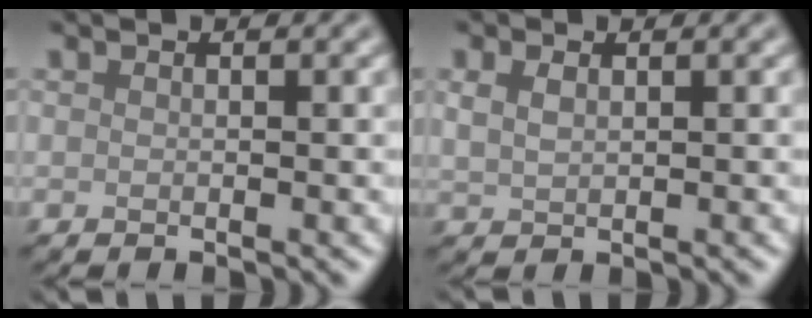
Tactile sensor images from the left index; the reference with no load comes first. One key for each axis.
{"total": 1.6, "fx": 0.8, "fy": 0.8, "fz": 1.1, "tx": -0.027, "ty": 0.002, "tz": 0.019}